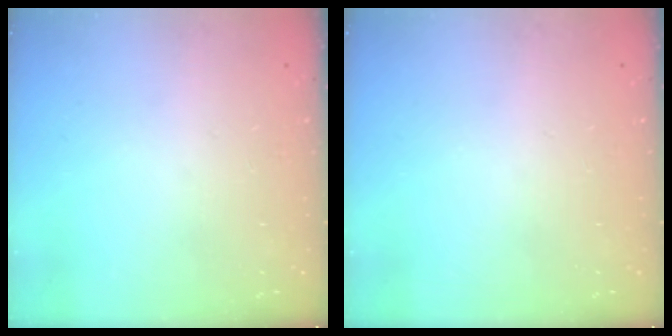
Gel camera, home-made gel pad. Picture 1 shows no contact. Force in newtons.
{"total": 0.0}